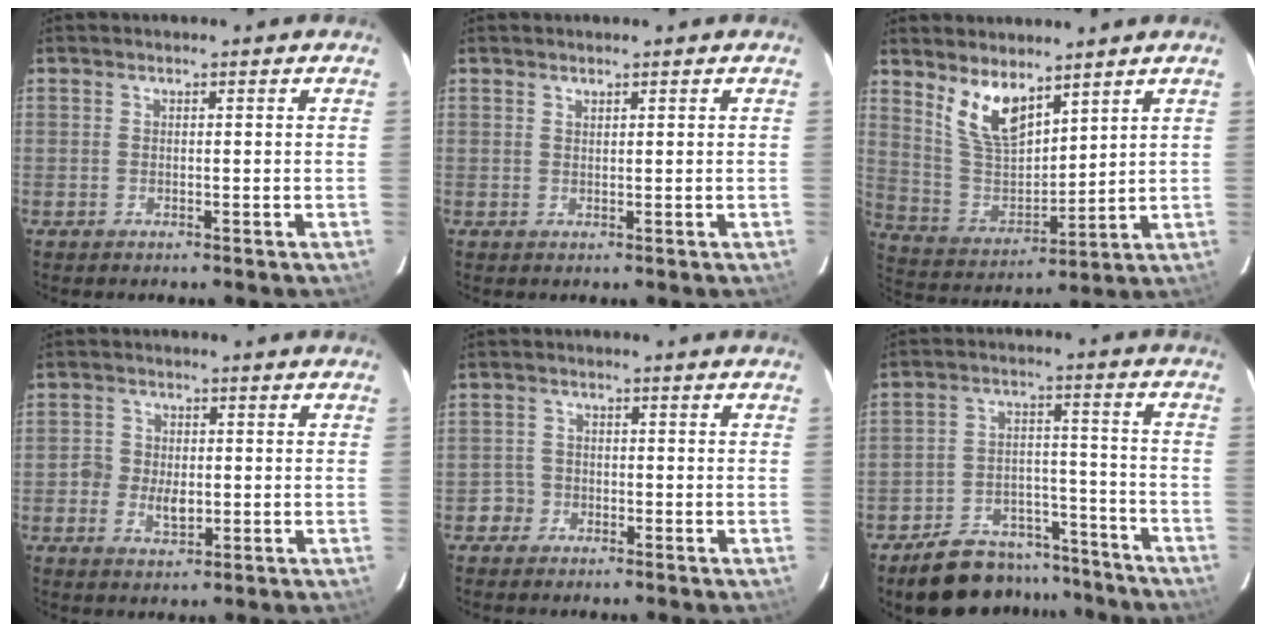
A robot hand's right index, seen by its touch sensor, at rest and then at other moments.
{"total": 0.6, "force": [0.6, 0.2, 0.1], "torque": [-0.002, 0.001, 0.011]}
{"total": 10.6, "force": [7.2, 4.4, 6.5], "torque": [-0.126, -0.005, 0.153]}
{"total": 4.3, "force": [-1.0, 3.4, 2.5], "torque": [-0.055, 0.003, -0.021]}
{"total": 2.7, "force": [-1.6, 2.2, -0.4], "torque": [0.008, 0.017, -0.027]}
{"total": 15.8, "force": [-13.4, 7.3, 4.1], "torque": [-0.091, 0.046, -0.179]}